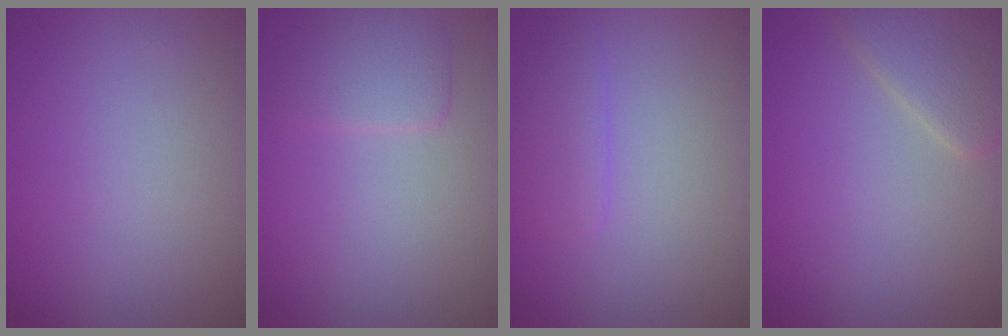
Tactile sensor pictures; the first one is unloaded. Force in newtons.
{"total": 2.3, "press": 2.2, "slide": 0.3}
{"total": 1.9, "press": 1.9, "slide": 0.2}
{"total": 3.5, "press": 3.5, "slide": 0.3}